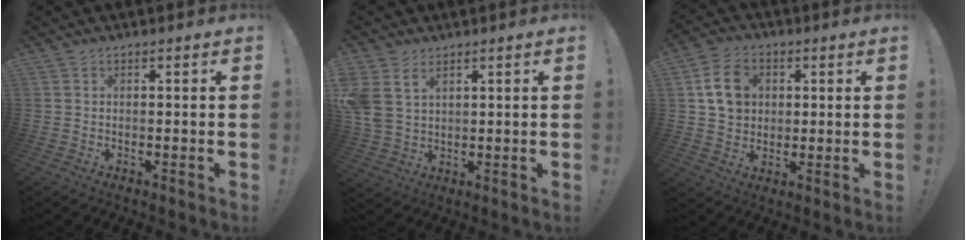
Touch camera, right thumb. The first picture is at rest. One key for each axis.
{"total": 7.3, "fx": 3.5, "fy": 5.0, "fz": 3.9, "tx": -0.081, "ty": -0.015, "tz": 0.072}
{"total": 10.8, "fx": 3.1, "fy": 8.8, "fz": 5.5, "tx": -0.081, "ty": 0.006, "tz": 0.065}